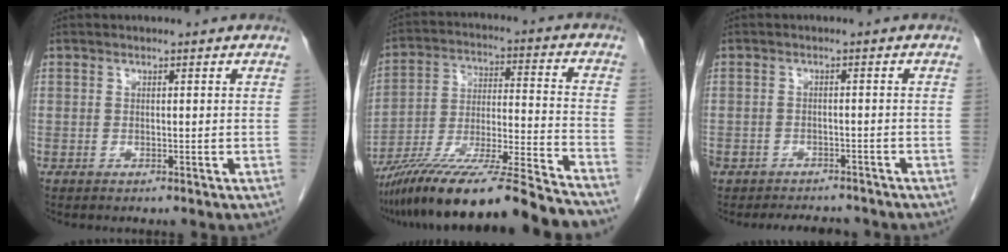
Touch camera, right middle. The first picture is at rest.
{"total": 22.5, "force": [-19.2, -0.4, 11.8], "torque": [-0.194, -0.023, -0.324]}
{"total": 8.3, "force": [-7.0, 3.8, 2.3], "torque": [-0.041, 0.003, -0.090]}